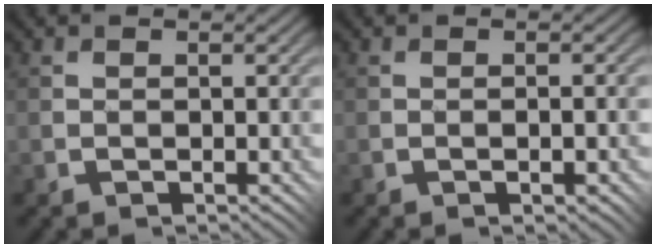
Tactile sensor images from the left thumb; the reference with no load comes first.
{"total": 2.0, "force": [-0.9, 0.6, 1.7], "torque": [-0.020, 0.008, -0.005]}